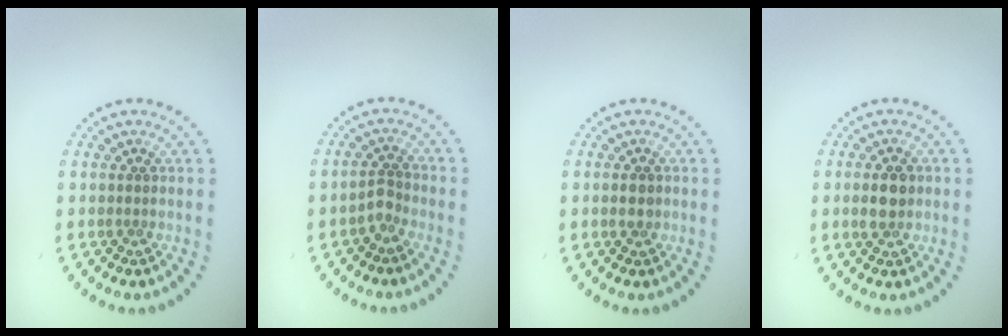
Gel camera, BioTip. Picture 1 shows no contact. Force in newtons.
{"total": 1.4, "press": 1.1, "slide": 0.9}
{"total": 1.6, "press": 1.6, "slide": 0.3}
{"total": 2.8, "press": 2.8, "slide": 0.1}